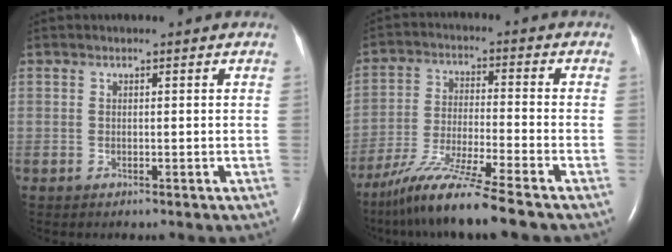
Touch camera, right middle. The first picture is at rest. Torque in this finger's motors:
{"motor_torque": [1.08, -1.06, 0.25, 0.13]}